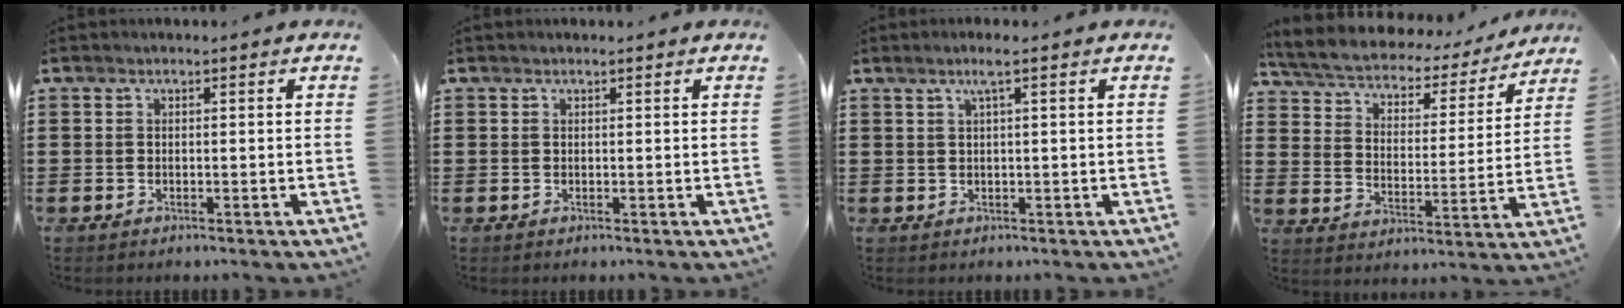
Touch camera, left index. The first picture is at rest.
{"total": 0.0}
{"total": 2.5, "force": [1.1, -0.1, 2.2], "torque": [-0.046, 0.001, 0.017]}
{"total": 4.3, "force": [4.1, 1.0, 1.0], "torque": [-0.043, -0.031, 0.063]}